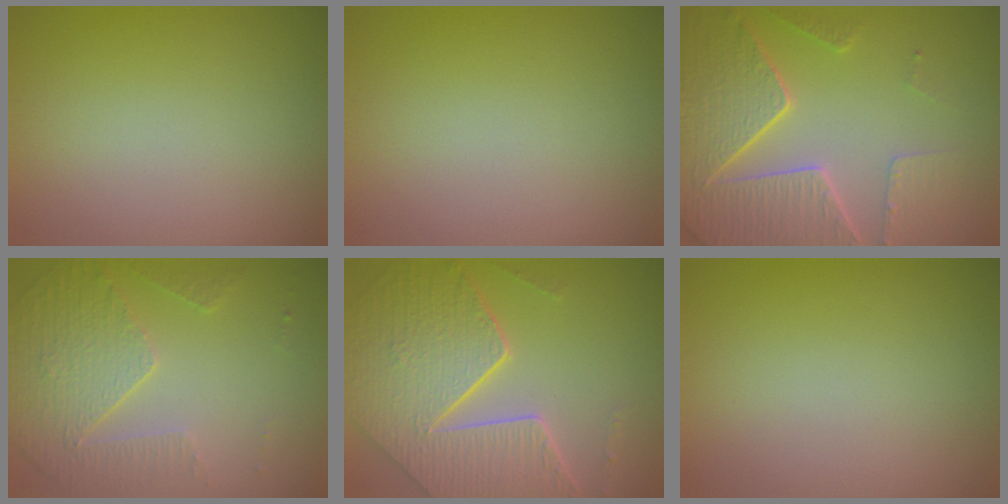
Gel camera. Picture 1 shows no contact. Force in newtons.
{"total": 0.0}
{"total": 7.0, "press": 5.6, "slide": 4.2}
{"total": 5.0, "press": 3.6, "slide": 3.5}
{"total": 8.5, "press": 6.0, "slide": 6.1}
{"total": 0.0}